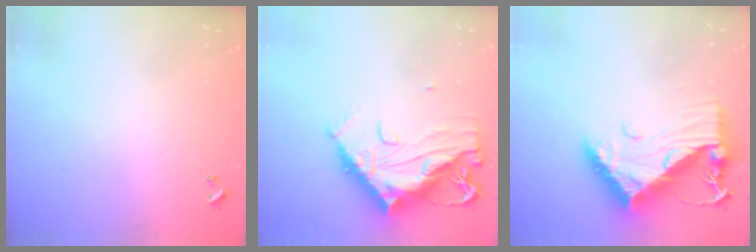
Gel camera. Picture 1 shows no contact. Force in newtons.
{"total": 16.4, "press": 16.3, "slide": 1.5}
{"total": 13.5, "press": 13.5, "slide": 1.2}